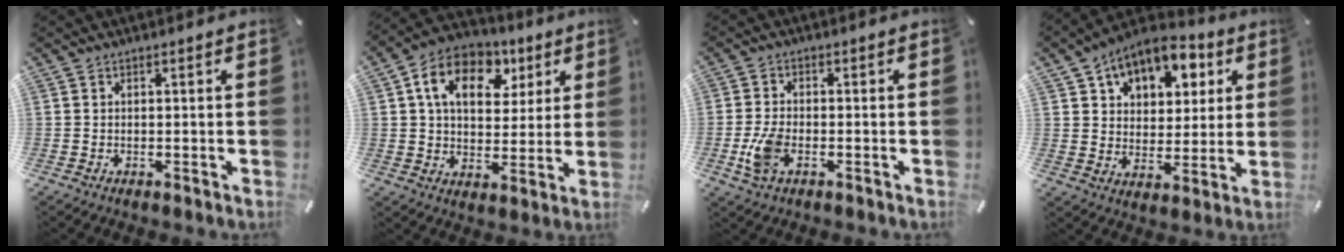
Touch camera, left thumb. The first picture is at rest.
{"total": 13.1, "force": [5.5, 9.7, 6.9], "torque": [-0.109, -0.018, 0.099]}
{"total": 6.7, "force": [-2.0, 3.9, 5.0], "torque": [-0.112, 0.001, -0.037]}
{"total": 11.2, "force": [7.0, 7.8, 3.8], "torque": [-0.067, -0.044, 0.129]}